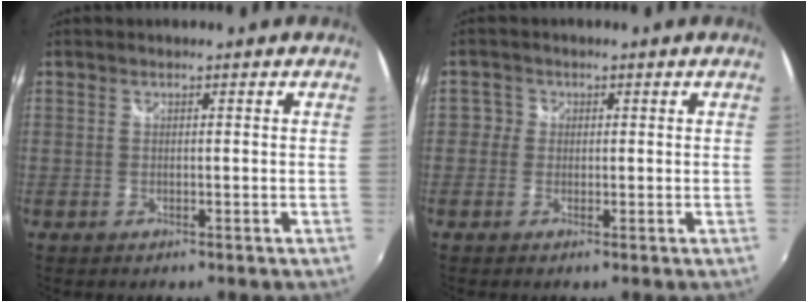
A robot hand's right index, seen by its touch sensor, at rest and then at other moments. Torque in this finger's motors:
{"motor_torque": [0.03, 0.02, 0.05, 0.00]}